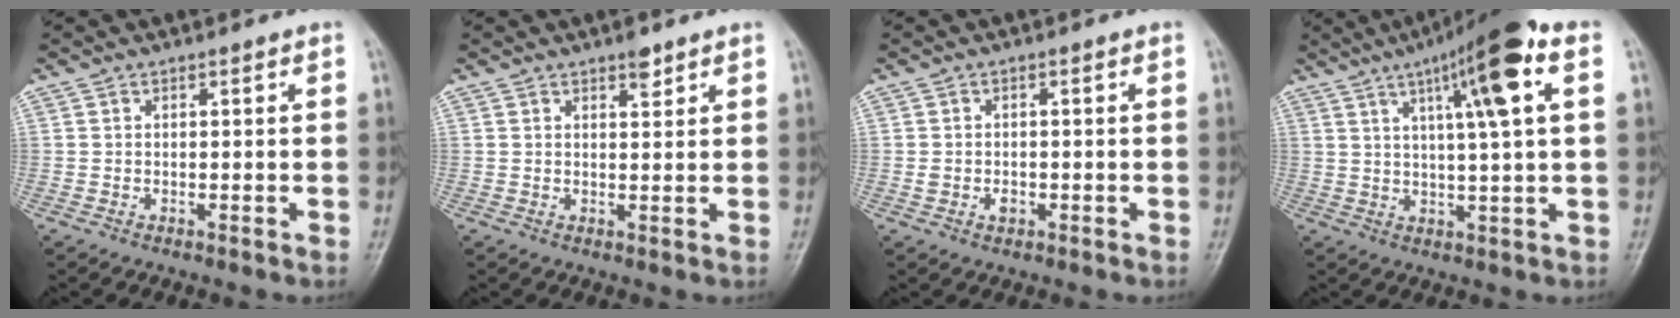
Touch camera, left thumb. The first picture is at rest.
{"total": 2.5, "force": [1.8, 0.9, 1.5], "torque": [-0.016, -0.011, 0.028]}
{"total": 2.2, "force": [-0.6, 1.7, 1.3], "torque": [-0.016, 0.004, -0.007]}
{"total": 14.5, "force": [5.7, 1.9, 13.2], "torque": [-0.209, 0.006, 0.086]}